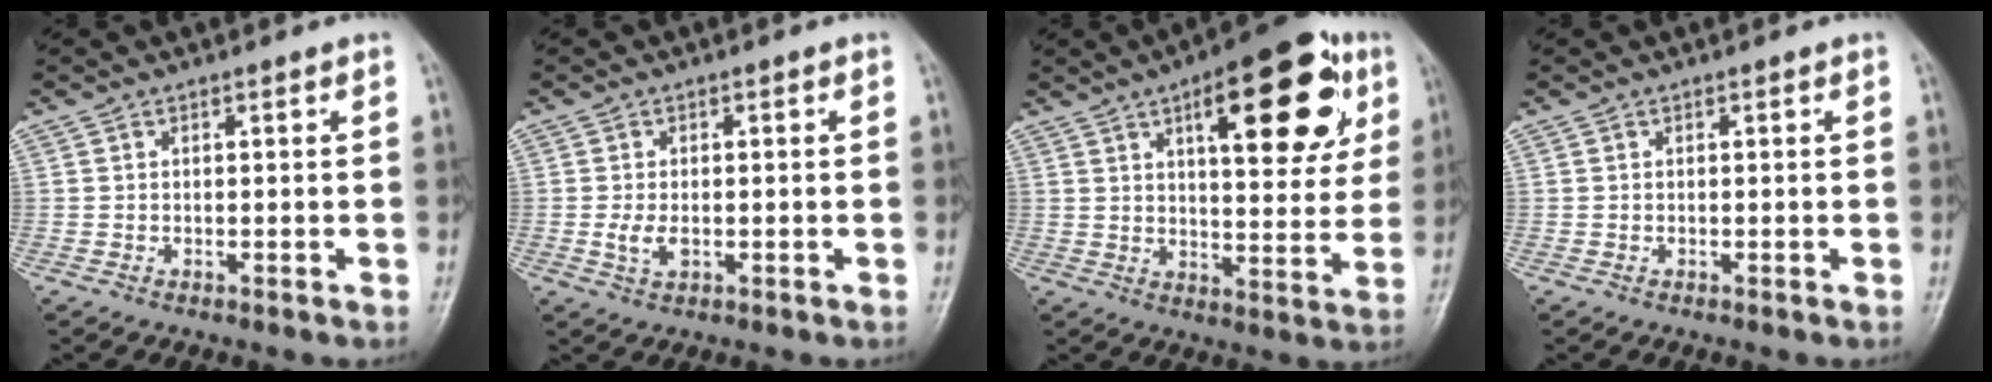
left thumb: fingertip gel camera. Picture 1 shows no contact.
{"total": 3.4, "force": [-0.5, 2.0, 2.7], "torque": [-0.053, -0.001, -0.011]}
{"total": 21.1, "force": [8.7, 8.4, 17.2], "torque": [-0.192, -0.009, 0.117]}
{"total": 0.0}